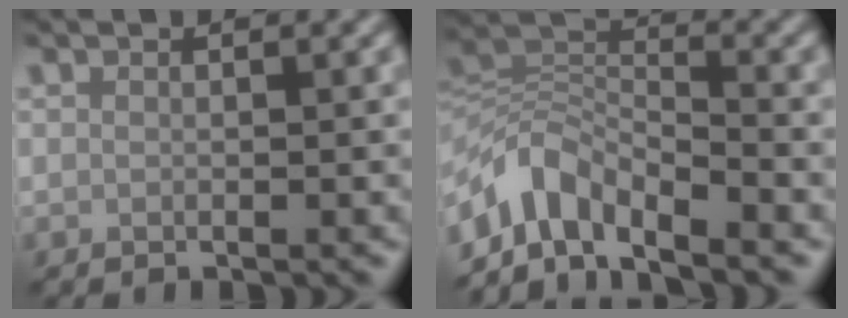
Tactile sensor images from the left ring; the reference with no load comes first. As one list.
[{"total": 5.9, "force": [-4.6, 2.5, 2.8], "torque": [-0.039, 0.002, -0.100]}]